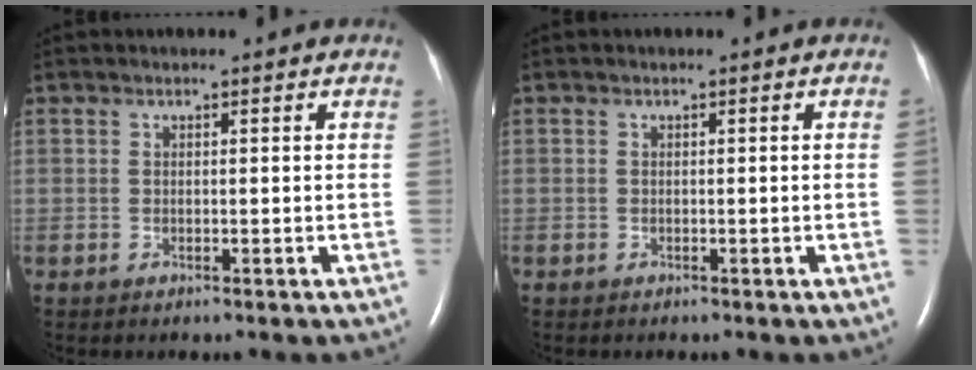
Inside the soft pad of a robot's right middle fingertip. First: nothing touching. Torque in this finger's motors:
{"motor_torque": [0.09, -0.01, -0.92, -0.21]}